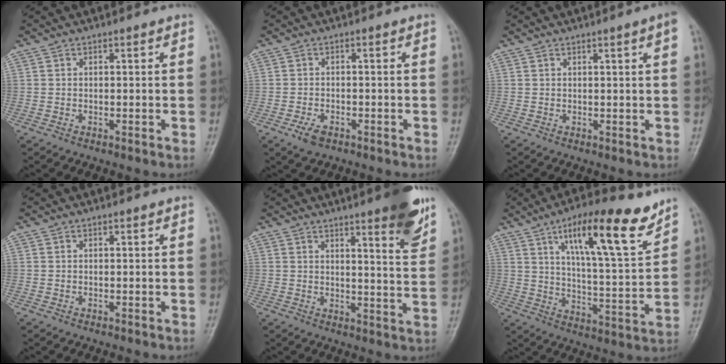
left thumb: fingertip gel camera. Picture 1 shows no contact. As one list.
[{"total": 3.0, "force": [-1.9, 1.7, 1.7], "torque": [-0.035, 0.006, -0.031]}, {"total": 2.5, "force": [1.0, -0.2, 2.2], "torque": [-0.035, 0.000, 0.015]}, {"total": 0.0}, {"total": 9.9, "force": [6.3, 1.4, 7.6], "torque": [-0.082, -0.038, 0.082]}, {"total": 17.8, "force": [10.7, 4.2, 13.6], "torque": [-0.193, -0.052, 0.177]}]